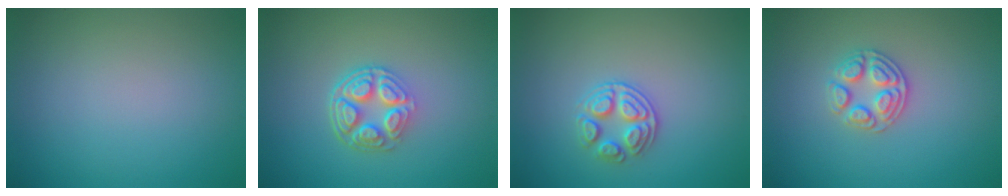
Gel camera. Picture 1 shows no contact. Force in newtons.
{"total": 5.2, "press": 3.8, "slide": 3.5}
{"total": 2.7, "press": 2.5, "slide": 0.9}
{"total": 2.7, "press": 2.6, "slide": 0.8}